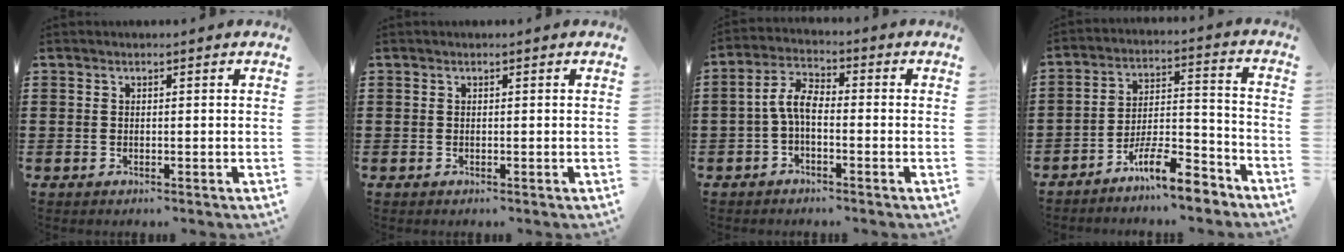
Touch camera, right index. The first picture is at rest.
{"total": 0.0}
{"total": 4.7, "force": [-1.2, 2.0, 4.1], "torque": [-0.098, 0.005, -0.030]}
{"total": 9.8, "force": [-8.3, 1.8, 5.0], "torque": [-0.082, 0.025, -0.154]}